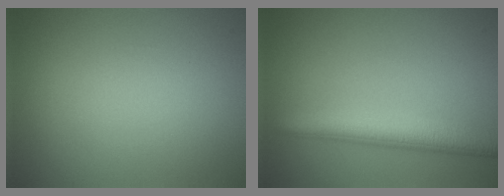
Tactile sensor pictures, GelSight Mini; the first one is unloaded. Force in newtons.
{"total": 4.7, "press": 4.7, "slide": 0.2}